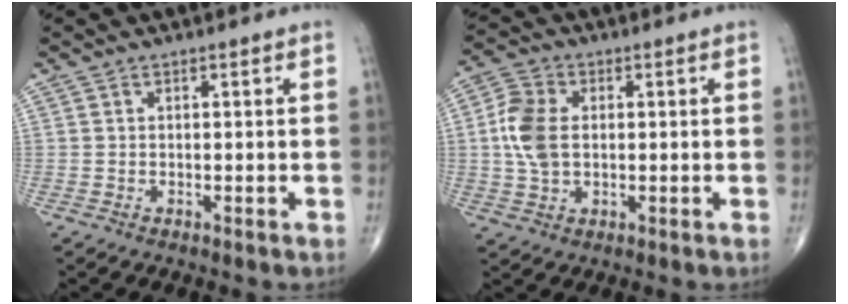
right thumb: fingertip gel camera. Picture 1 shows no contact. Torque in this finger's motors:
{"motor_torque": [-0.23, 0.24, 0.66, 0.17, 0.00]}